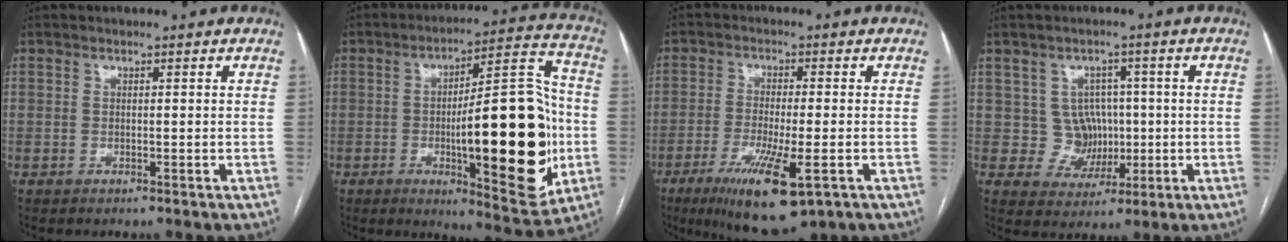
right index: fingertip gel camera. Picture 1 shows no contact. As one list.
[{"total": 23.0, "force": [-3.4, 5.5, 22.1], "torque": [-0.288, 0.018, -0.037]}, {"total": 12.0, "force": [-5.8, 2.2, 10.2], "torque": [-0.178, -0.031, -0.090]}, {"total": 5.7, "force": [0.3, 5.4, 1.6], "torque": [-0.016, 0.018, 0.017]}]